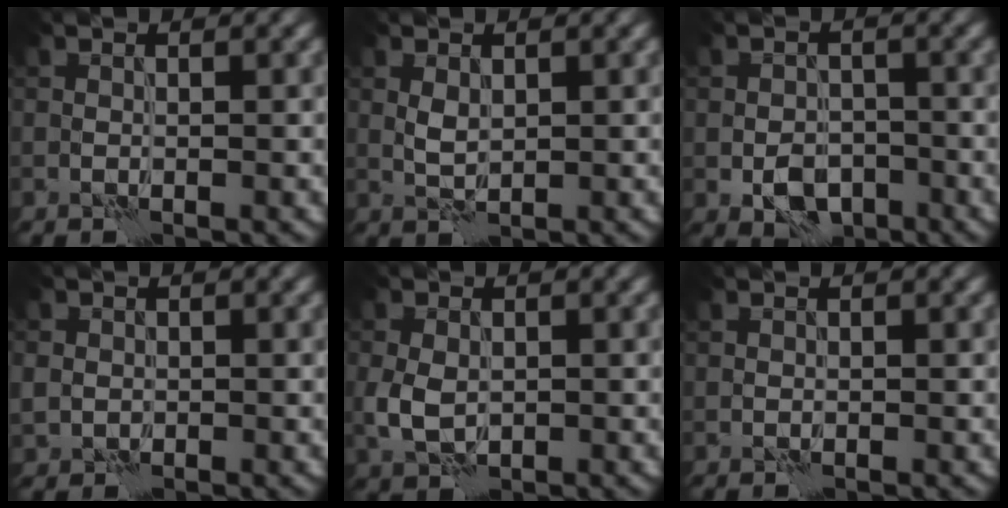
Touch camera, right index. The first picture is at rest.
{"total": 1.4, "force": [0.4, 0.7, 1.1], "torque": [-0.028, 0.000, 0.010]}
{"total": 3.9, "force": [-1.6, 2.7, 2.3], "torque": [-0.037, -0.006, -0.030]}
{"total": 1.5, "force": [0.0, 1.4, 0.4], "torque": [-0.008, -0.003, -0.002]}
{"total": 3.0, "force": [0.0, 2.2, 2.1], "torque": [-0.050, -0.004, 0.002]}
{"total": 0.0}